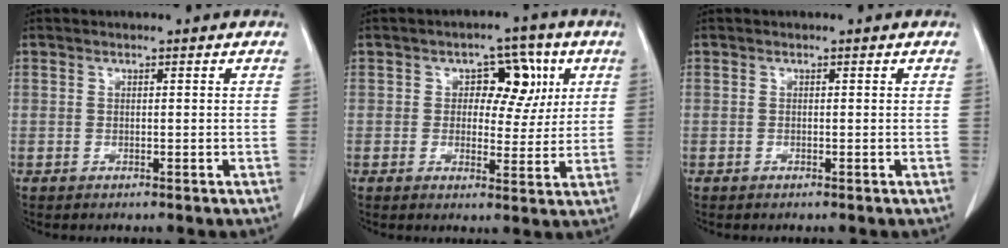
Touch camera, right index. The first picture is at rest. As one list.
[{"total": 7.8, "force": [2.4, 4.8, 5.7], "torque": [-0.064, 0.019, 0.034]}, {"total": 0.0}]